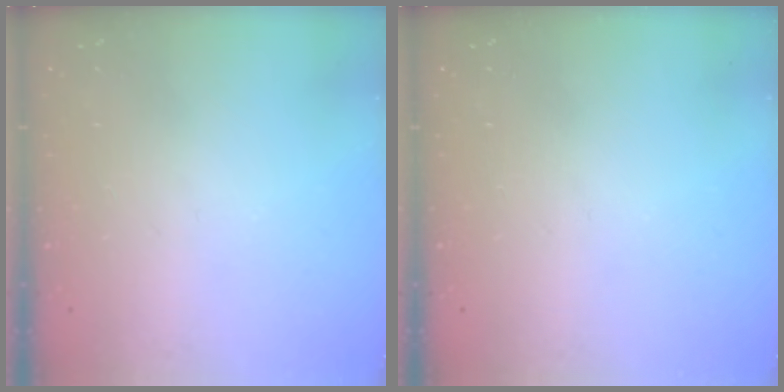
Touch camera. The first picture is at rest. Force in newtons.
{"total": 0.0}